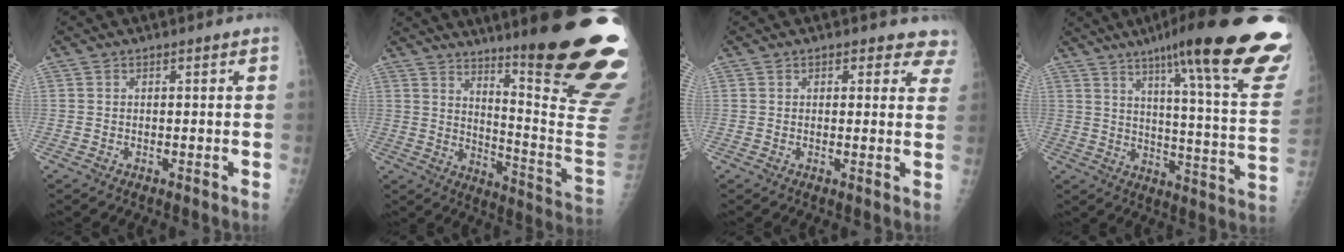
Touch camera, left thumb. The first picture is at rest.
{"total": 27.6, "force": [17.5, 2.7, 21.2], "torque": [-0.219, -0.125, 0.246]}
{"total": 5.3, "force": [4.5, 2.7, 1.0], "torque": [0.038, -0.015, 0.031]}
{"total": 29.5, "force": [20.0, 3.3, 21.4], "torque": [-0.247, -0.090, 0.267]}